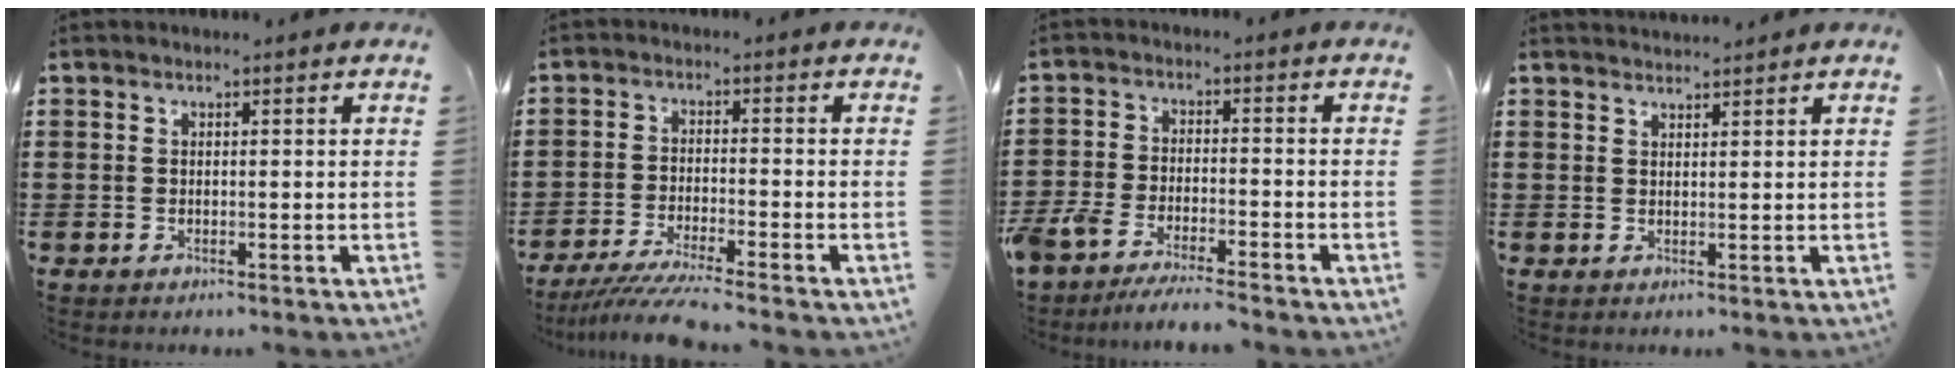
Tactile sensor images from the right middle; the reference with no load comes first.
{"total": 5.2, "force": [-4.7, -0.4, 2.1], "torque": [-0.048, -0.021, -0.089]}
{"total": 5.6, "force": [-5.3, 0.8, 1.7], "torque": [-0.053, -0.006, -0.111]}
{"total": 1.7, "force": [1.7, 0.1, 0.0], "torque": [-0.003, 0.003, 0.032]}